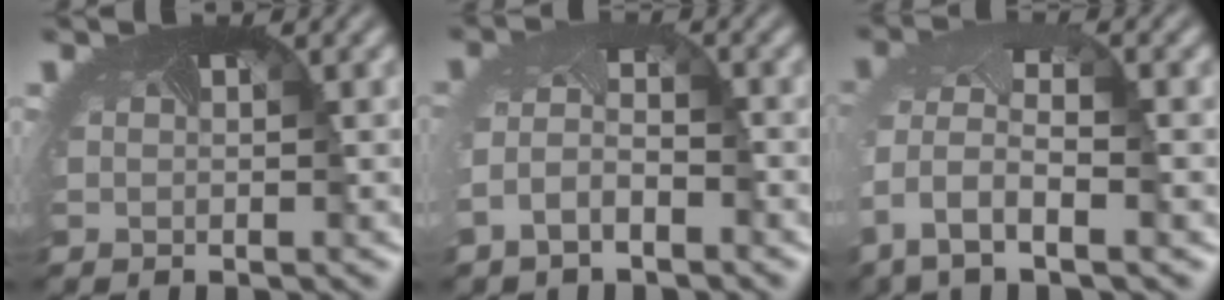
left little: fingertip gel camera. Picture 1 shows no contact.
{"total": 3.0, "force": [-1.8, 1.7, 1.6], "torque": [-0.052, -0.007, -0.043]}
{"total": 7.6, "force": [-2.4, 4.0, 6.0], "torque": [-0.164, -0.024, -0.035]}